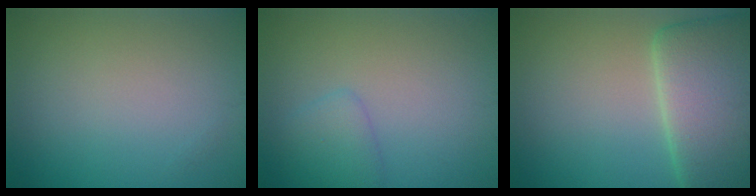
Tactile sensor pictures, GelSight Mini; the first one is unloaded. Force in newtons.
{"total": 1.9, "press": 1.9, "slide": 0.2}
{"total": 8.7, "press": 8.6, "slide": 0.3}